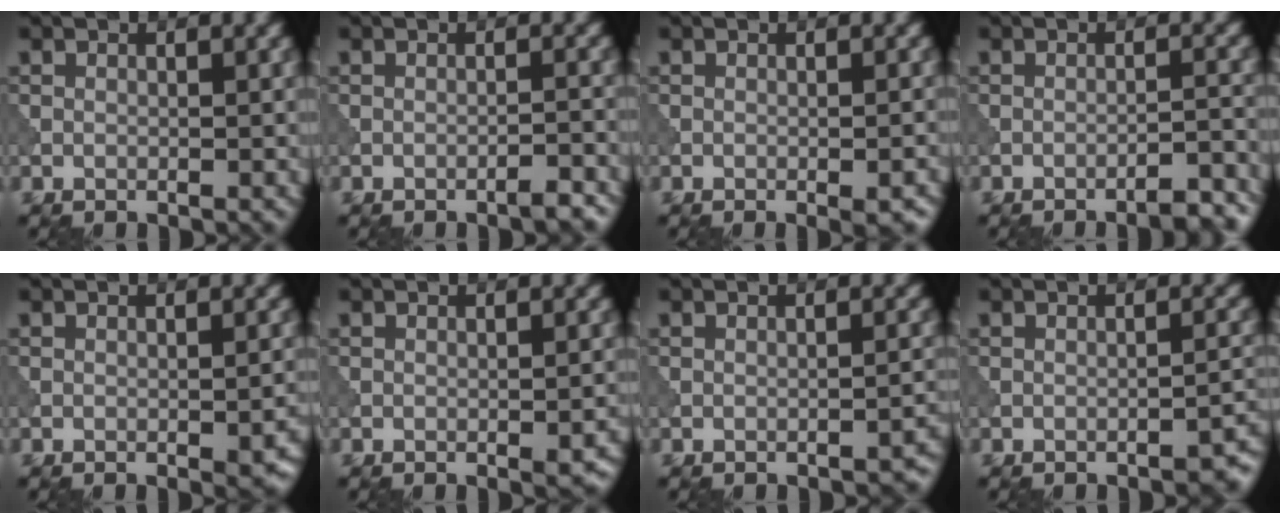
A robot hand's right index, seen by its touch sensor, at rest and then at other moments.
{"total": 1.8, "force": [-1.4, 0.2, 1.2], "torque": [-0.012, 0.006, -0.026]}
{"total": 2.4, "force": [-1.3, 0.6, 2.0], "torque": [-0.023, -0.001, -0.014]}
{"total": 4.3, "force": [-3.6, 0.7, 2.2], "torque": [-0.026, 0.018, -0.052]}
{"total": 2.9, "force": [-1.4, 1.0, 2.4], "torque": [-0.029, -0.004, -0.014]}
{"total": 2.2, "force": [-1.1, 0.7, 1.8], "torque": [-0.024, -0.002, -0.012]}
{"total": 1.8, "force": [-1.5, 0.4, 0.8], "torque": [-0.002, 0.006, -0.020]}
{"total": 2.5, "force": [-2.0, 0.5, 1.5], "torque": [-0.014, 0.010, -0.029]}